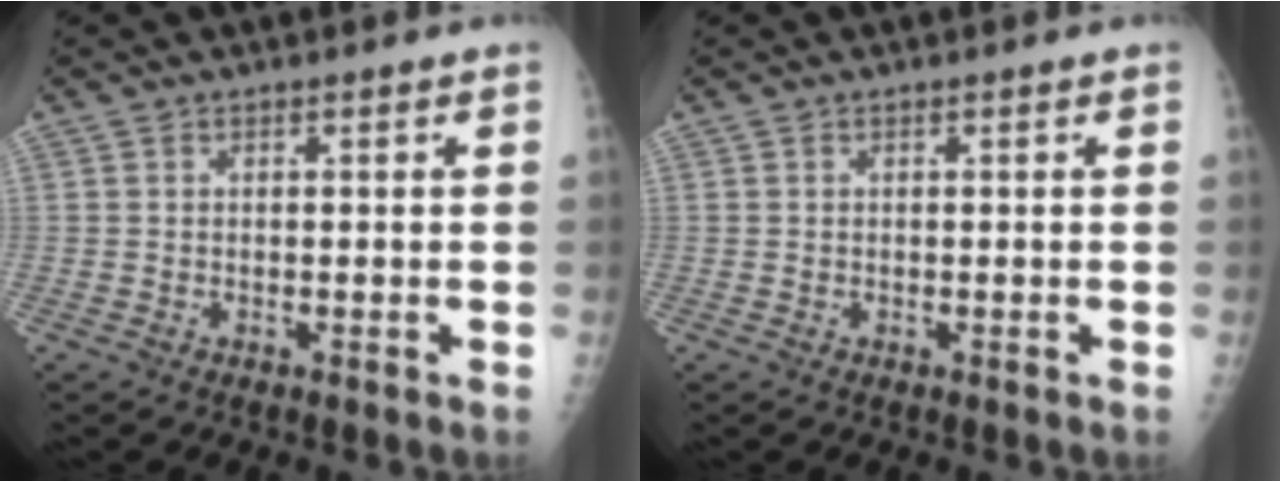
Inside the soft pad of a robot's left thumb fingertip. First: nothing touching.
{"total": 0.0}